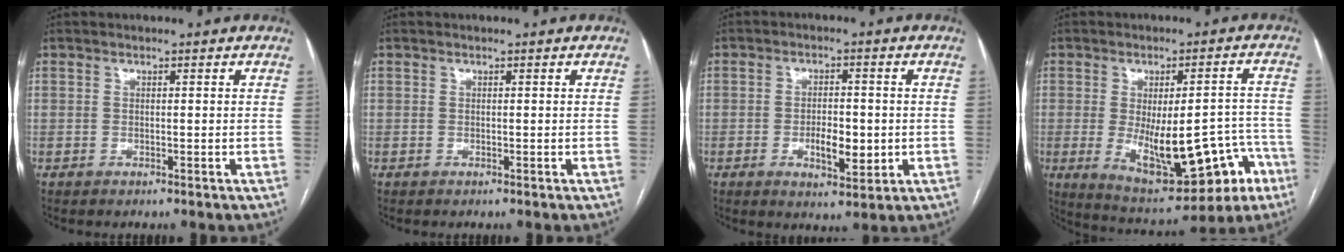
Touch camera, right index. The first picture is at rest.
{"total": 0.0}
{"total": 6.0, "force": [-1.2, 2.4, 5.3], "torque": [-0.089, -0.005, -0.014]}
{"total": 17.5, "force": [-6.1, 7.0, 14.8], "torque": [-0.185, 0.015, -0.063]}